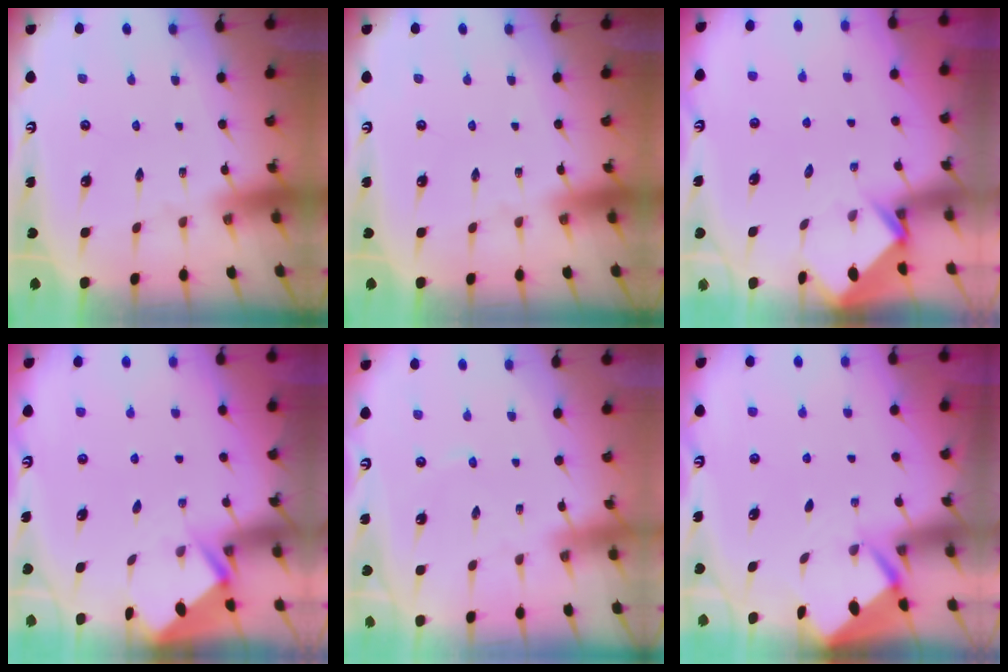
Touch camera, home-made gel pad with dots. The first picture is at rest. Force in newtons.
{"total": 0.0}
{"total": 3.8, "press": 3.8, "slide": 0.3}
{"total": 2.8, "press": 2.8, "slide": 0.1}
{"total": 1.5, "press": 1.4, "slide": 0.4}
{"total": 2.6, "press": 2.5, "slide": 0.3}